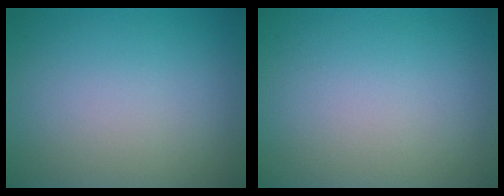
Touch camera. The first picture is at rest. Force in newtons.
{"total": 0.0}